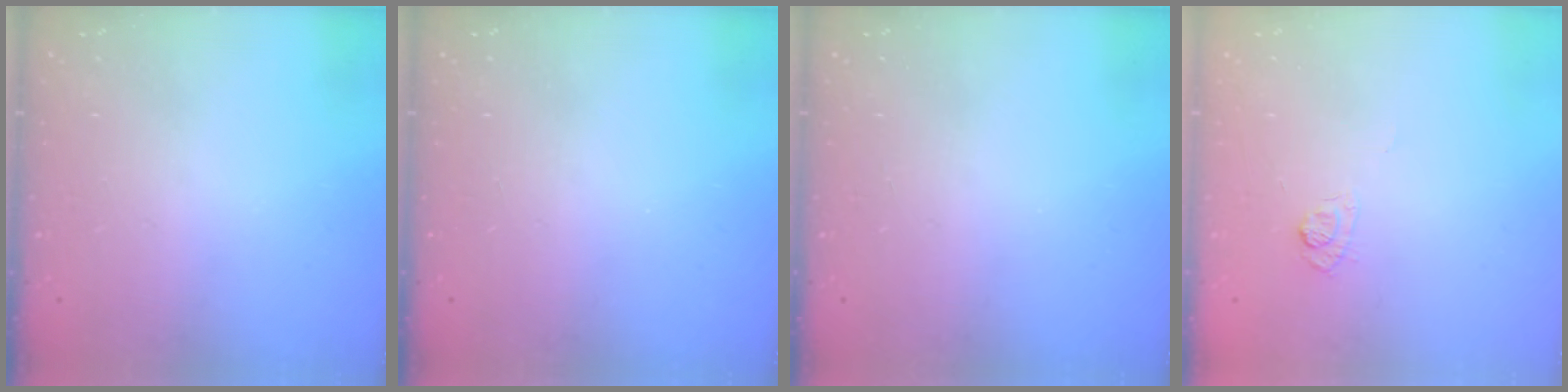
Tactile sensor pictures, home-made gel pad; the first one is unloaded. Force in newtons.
{"total": 0.0}
{"total": 0.0}
{"total": 6.4, "press": 6.1, "slide": 1.6}